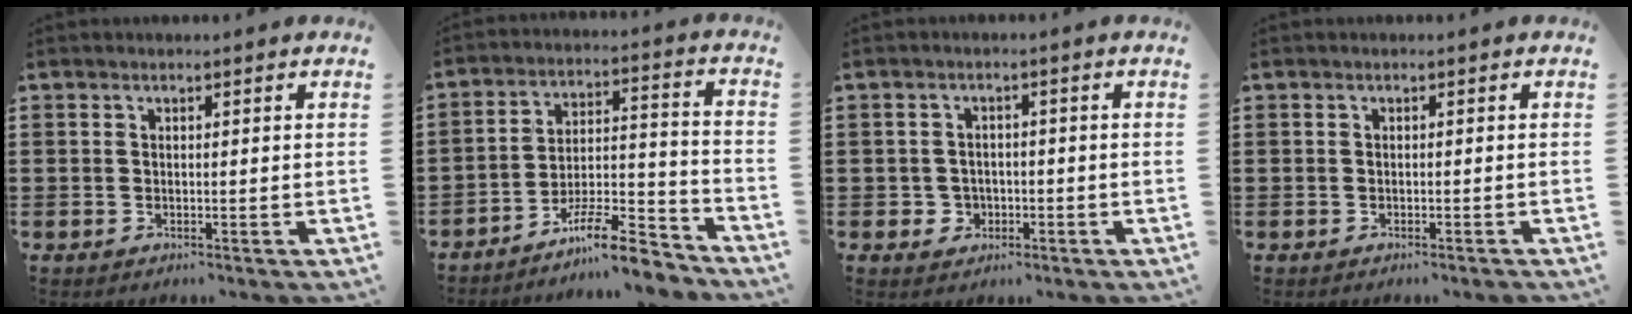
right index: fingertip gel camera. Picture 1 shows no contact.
{"total": 10.6, "force": [-9.1, 1.7, 5.2], "torque": [-0.074, 0.035, -0.170]}
{"total": 2.5, "force": [-0.9, 2.3, 0.4], "torque": [-0.016, 0.005, -0.022]}
{"total": 0.6, "force": [-0.5, -0.1, 0.2], "torque": [-0.003, -0.003, -0.010]}